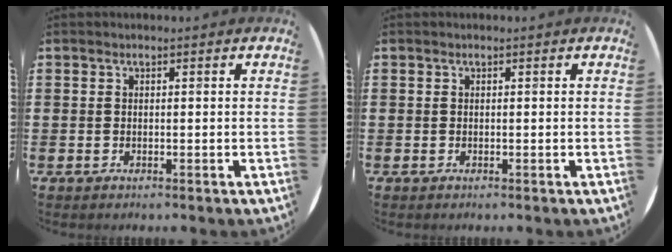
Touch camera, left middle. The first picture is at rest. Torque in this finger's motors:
{"motor_torque": [0.01, 0.00, 0.00, 0.01]}